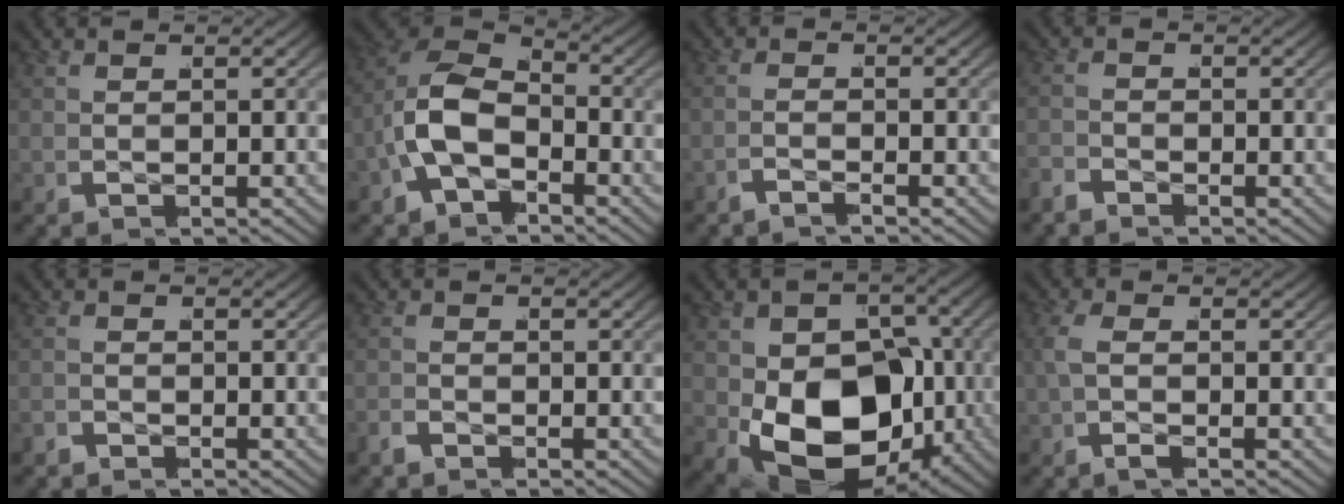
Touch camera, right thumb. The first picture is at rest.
{"total": 10.2, "force": [-1.0, 8.0, 6.1], "torque": [-0.171, -0.025, -0.014]}
{"total": 1.6, "force": [-1.3, -0.8, -0.3], "torque": [0.009, 0.008, -0.038]}
{"total": 1.4, "force": [-1.3, -0.2, -0.6], "torque": [0.015, 0.004, -0.034]}
{"total": 1.1, "force": [-1.0, 0.1, -0.6], "torque": [0.010, -0.001, -0.021]}
{"total": 1.1, "force": [-1.0, 0.0, -0.4], "torque": [0.007, 0.003, -0.027]}
{"total": 16.6, "force": [-2.9, 11.0, 12.0], "torque": [-0.247, -0.072, -0.015]}
{"total": 1.7, "force": [-0.2, 0.9, 1.4], "torque": [-0.045, 0.002, -0.009]}